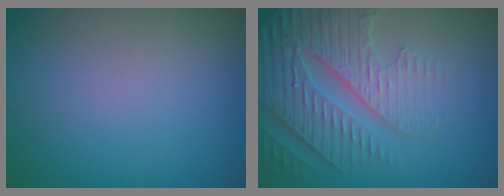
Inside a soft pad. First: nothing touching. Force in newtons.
{"total": 5.5, "press": 4.8, "slide": 2.7}